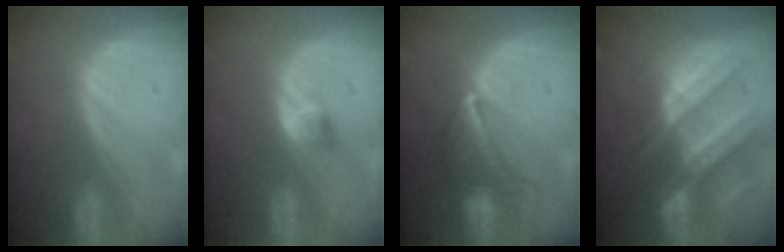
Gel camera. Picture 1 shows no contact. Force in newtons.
{"total": 2.7, "press": 2.4, "slide": 1.1}
{"total": 6.8, "press": 6.2, "slide": 2.8}
{"total": 10.8, "press": 9.6, "slide": 4.9}